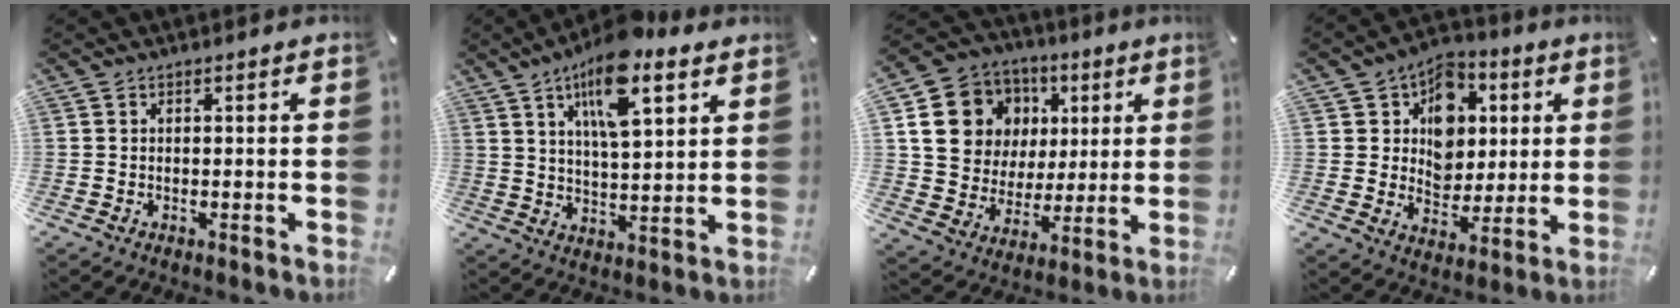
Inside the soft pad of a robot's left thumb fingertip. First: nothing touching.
{"total": 14.1, "force": [8.6, 5.0, 10.0], "torque": [-0.162, -0.031, 0.145]}
{"total": 15.5, "force": [4.5, 14.0, 4.9], "torque": [-0.076, -0.017, 0.097]}
{"total": 11.8, "force": [3.2, 10.2, 5.1], "torque": [-0.074, -0.014, 0.060]}